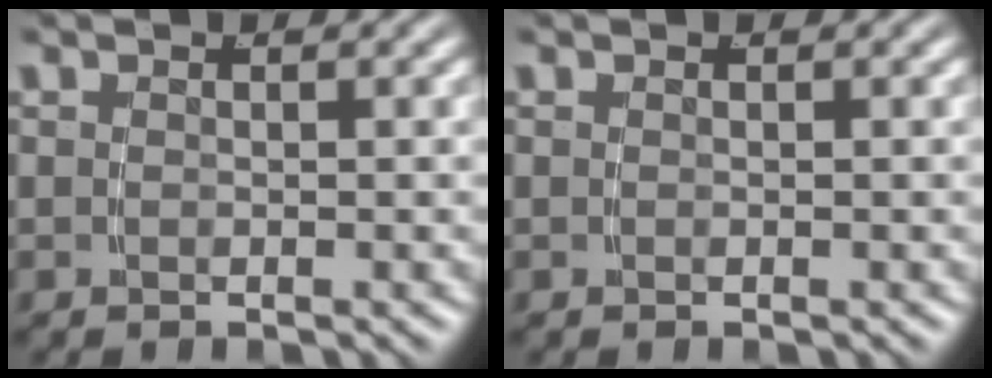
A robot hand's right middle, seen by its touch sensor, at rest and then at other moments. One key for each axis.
{"total": 0.0}